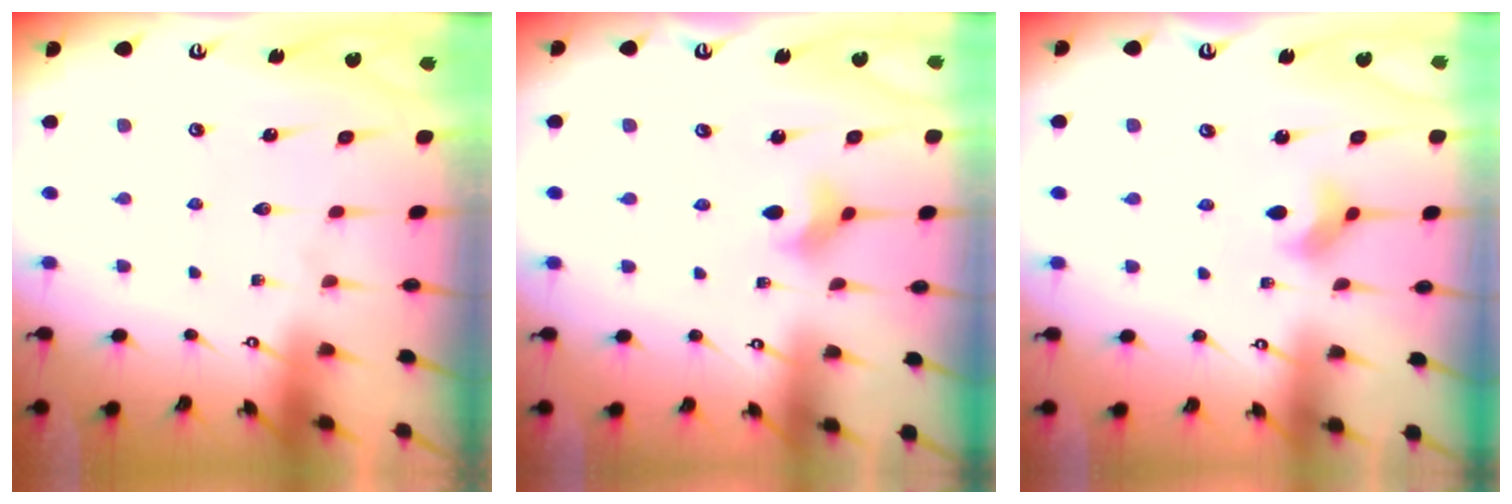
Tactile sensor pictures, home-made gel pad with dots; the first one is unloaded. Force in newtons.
{"total": 3.0, "press": 3.0, "slide": 0.3}
{"total": 3.4, "press": 3.4, "slide": 0.3}